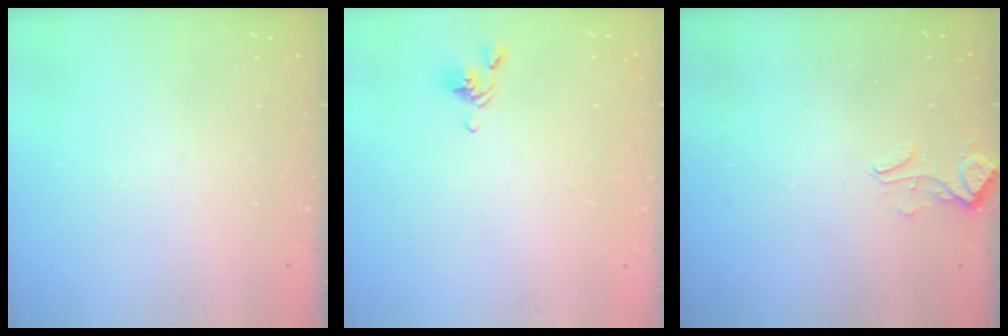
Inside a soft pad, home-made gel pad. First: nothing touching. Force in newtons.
{"total": 2.6, "press": 2.5, "slide": 0.6}
{"total": 2.7, "press": 2.7, "slide": 0.5}